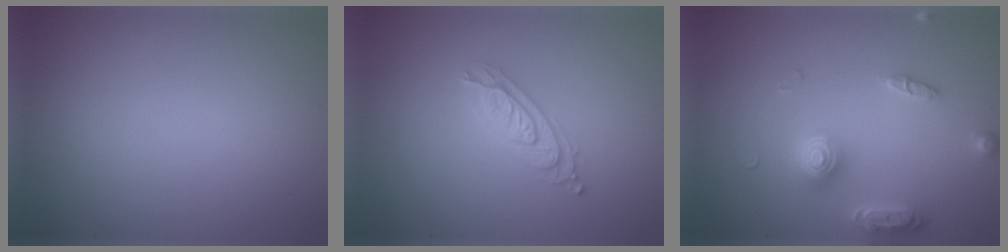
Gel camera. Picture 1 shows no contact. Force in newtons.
{"total": 2.4, "press": 2.2, "slide": 0.9}
{"total": 3.7, "press": 3.6, "slide": 0.4}